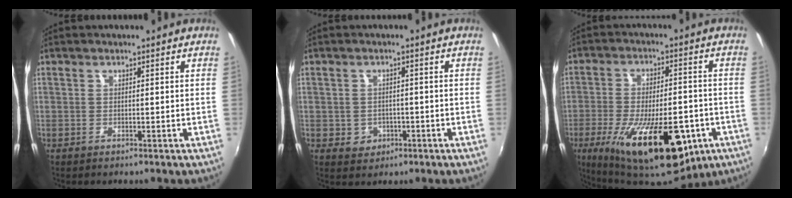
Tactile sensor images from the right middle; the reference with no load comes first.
{"total": 3.5, "force": [-1.0, 3.2, 0.9], "torque": [-0.025, 0.004, -0.005]}
{"total": 24.5, "force": [-10.9, 10.3, 19.4], "torque": [-0.345, -0.046, -0.146]}